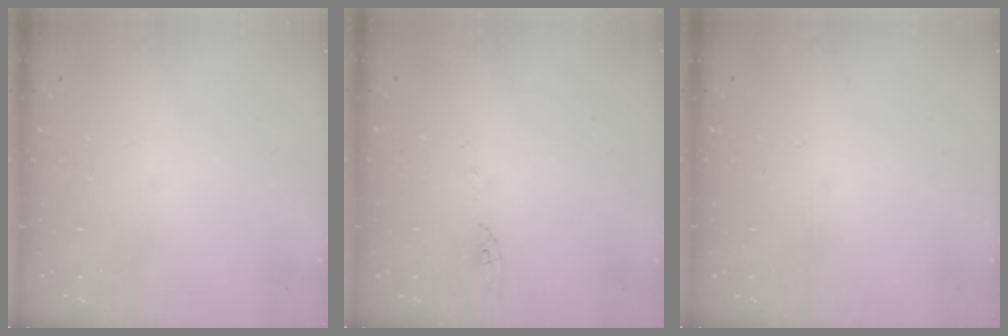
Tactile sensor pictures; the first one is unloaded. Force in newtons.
{"total": 3.8, "press": 3.7, "slide": 0.4}
{"total": 0.0}